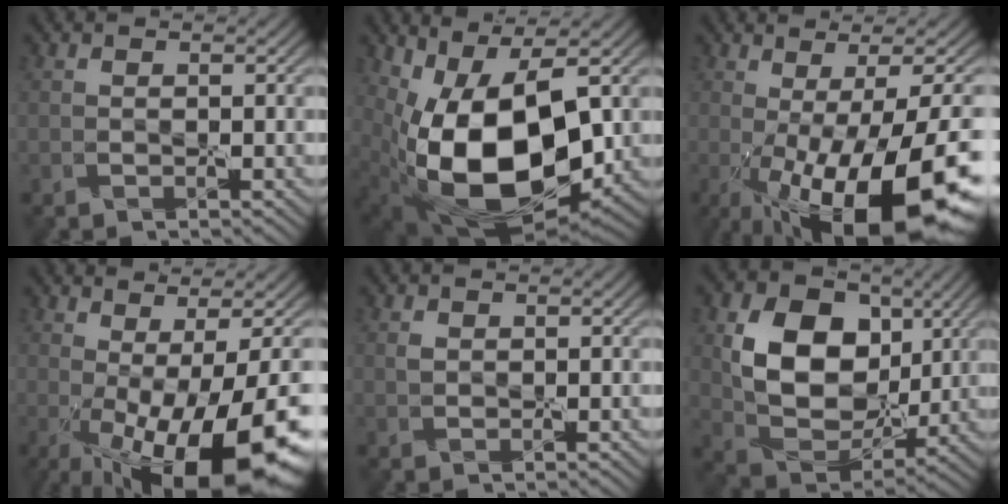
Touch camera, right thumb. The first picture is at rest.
{"total": 16.9, "force": [-0.7, 9.6, 13.9], "torque": [-0.259, -0.039, -0.001]}
{"total": 18.3, "force": [-6.3, 5.3, 16.4], "torque": [-0.236, -0.018, -0.087]}
{"total": 16.2, "force": [-5.4, 5.2, 14.4], "torque": [-0.237, -0.022, -0.070]}
{"total": 0.8, "force": [0.3, 0.7, 0.4], "torque": [-0.014, -0.001, 0.007]}
{"total": 12.4, "force": [2.8, 9.0, 8.0], "torque": [-0.164, -0.008, 0.046]}